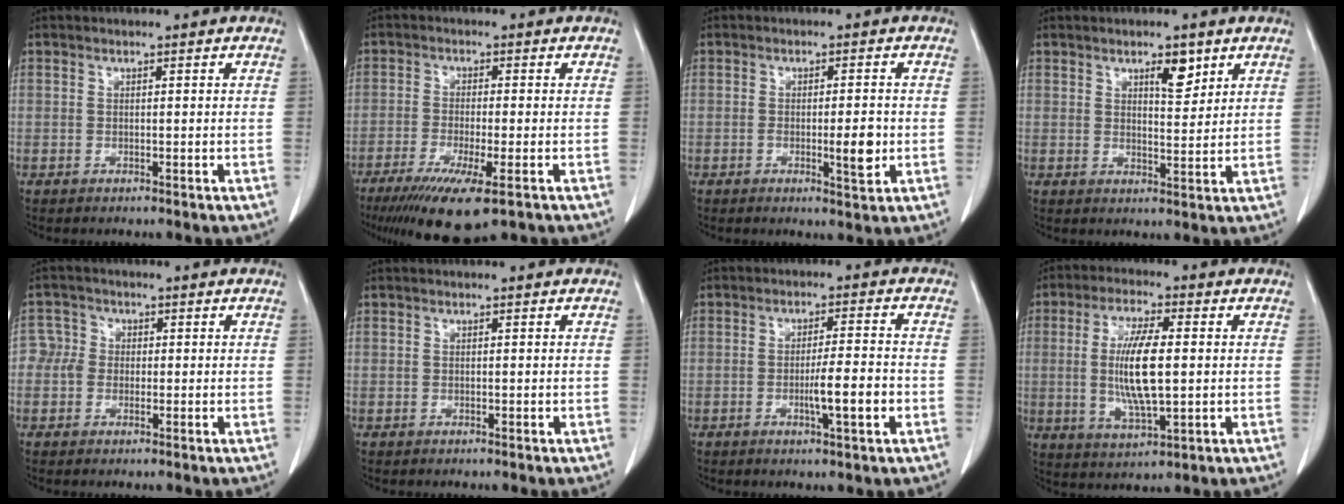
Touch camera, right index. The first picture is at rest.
{"total": 10.6, "force": [-6.5, 1.2, 8.3], "torque": [-0.138, -0.029, -0.101]}
{"total": 4.2, "force": [-0.8, 0.8, 4.1], "torque": [-0.062, -0.004, -0.009]}
{"total": 4.1, "force": [2.5, 1.4, 3.0], "torque": [-0.046, -0.004, 0.039]}
{"total": 3.0, "force": [-0.4, 2.9, 0.7], "torque": [0.000, 0.012, -0.013]}
{"total": 0.0}
{"total": 5.8, "force": [-1.8, 0.2, 5.5], "torque": [-0.086, -0.004, -0.027]}
{"total": 10.6, "force": [0.1, 2.1, 10.4], "torque": [-0.207, -0.006, 0.004]}